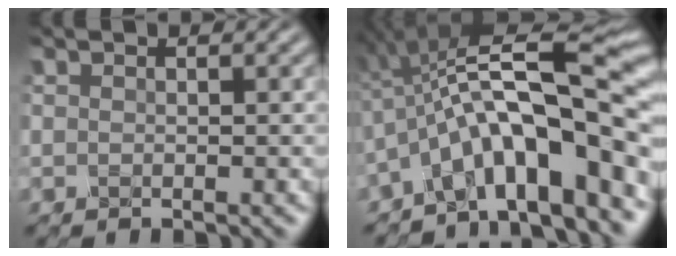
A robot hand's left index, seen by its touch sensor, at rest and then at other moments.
{"total": 12.9, "force": [-3.7, 3.7, 11.8], "torque": [-0.170, 0.021, -0.068]}